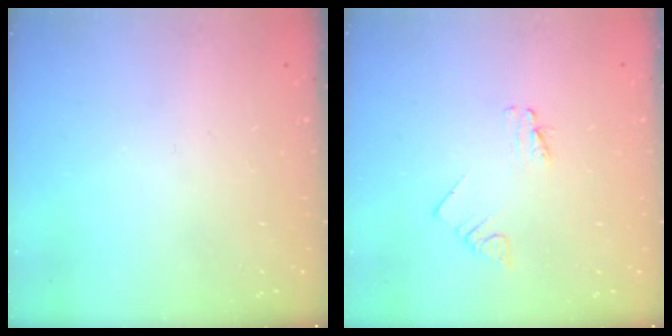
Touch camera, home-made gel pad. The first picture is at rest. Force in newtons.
{"total": 1.6, "press": 1.6, "slide": 0.2}